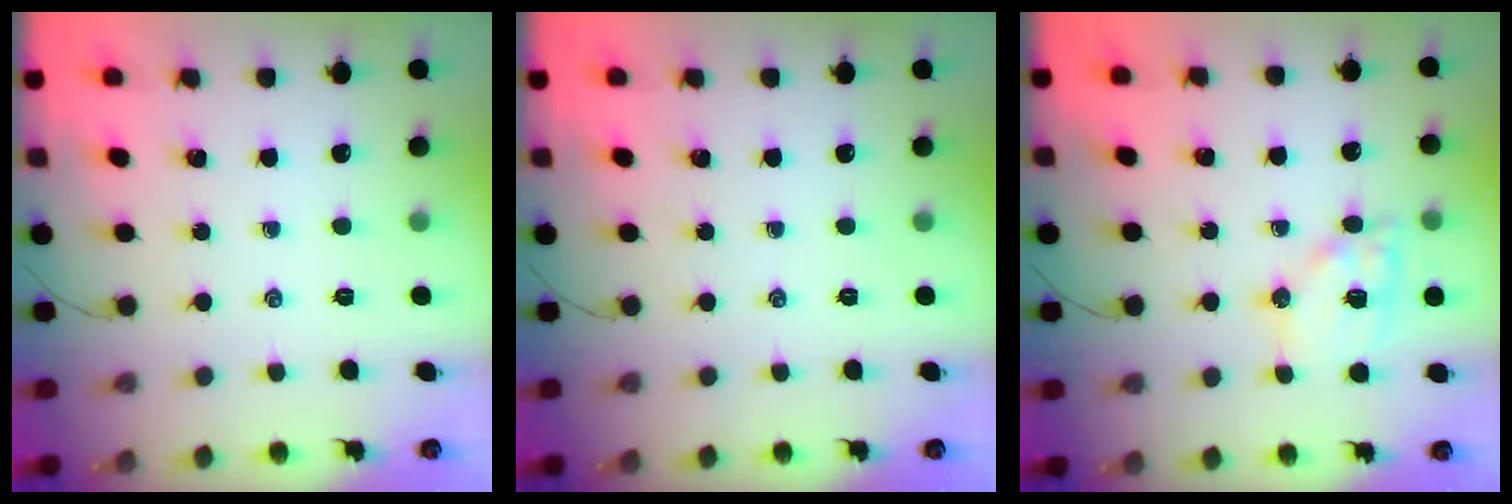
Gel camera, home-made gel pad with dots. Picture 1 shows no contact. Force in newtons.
{"total": 0.0}
{"total": 12.3, "press": 12.1, "slide": 1.8}